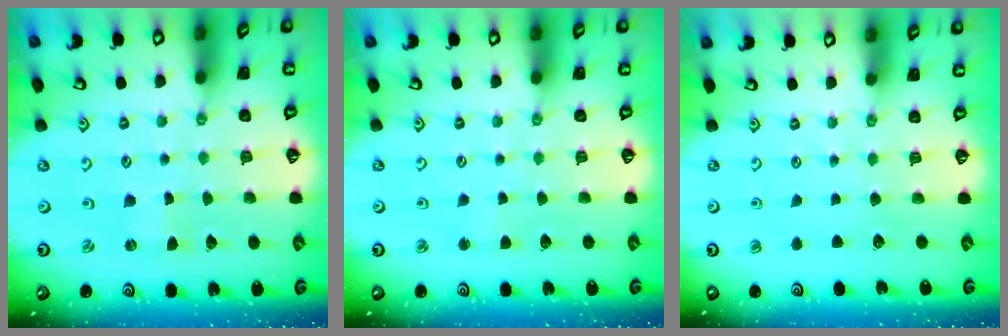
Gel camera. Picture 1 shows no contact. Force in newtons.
{"total": 2.2, "press": 2.2, "slide": 0.3}
{"total": 0.0}